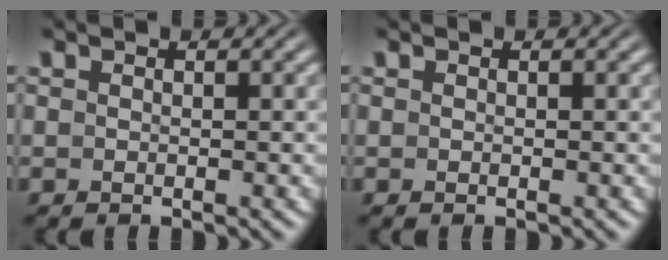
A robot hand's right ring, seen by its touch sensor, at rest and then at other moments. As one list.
[{"total": 0.0}]